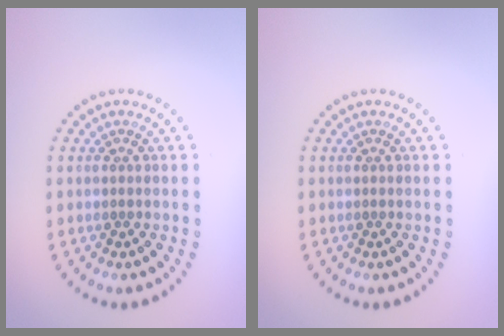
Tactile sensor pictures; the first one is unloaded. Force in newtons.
{"total": 0.0}